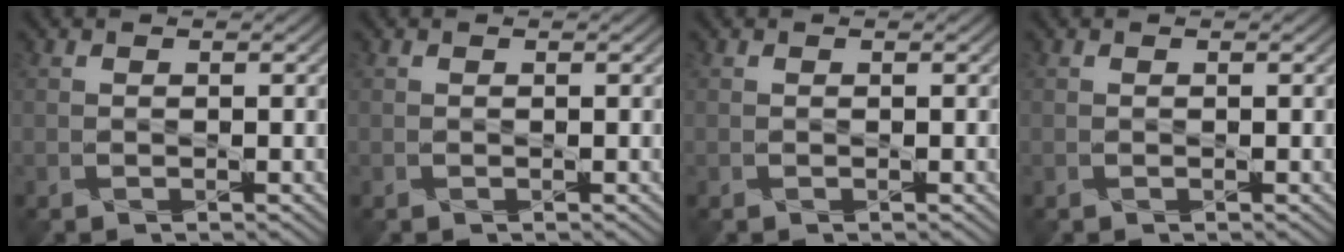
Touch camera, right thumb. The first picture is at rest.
{"total": 0.0}
{"total": 0.0}
{"total": 0.0}